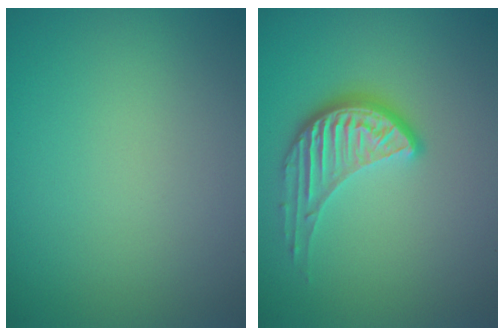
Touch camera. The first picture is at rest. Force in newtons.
{"total": 4.2, "press": 3.0, "slide": 2.9}